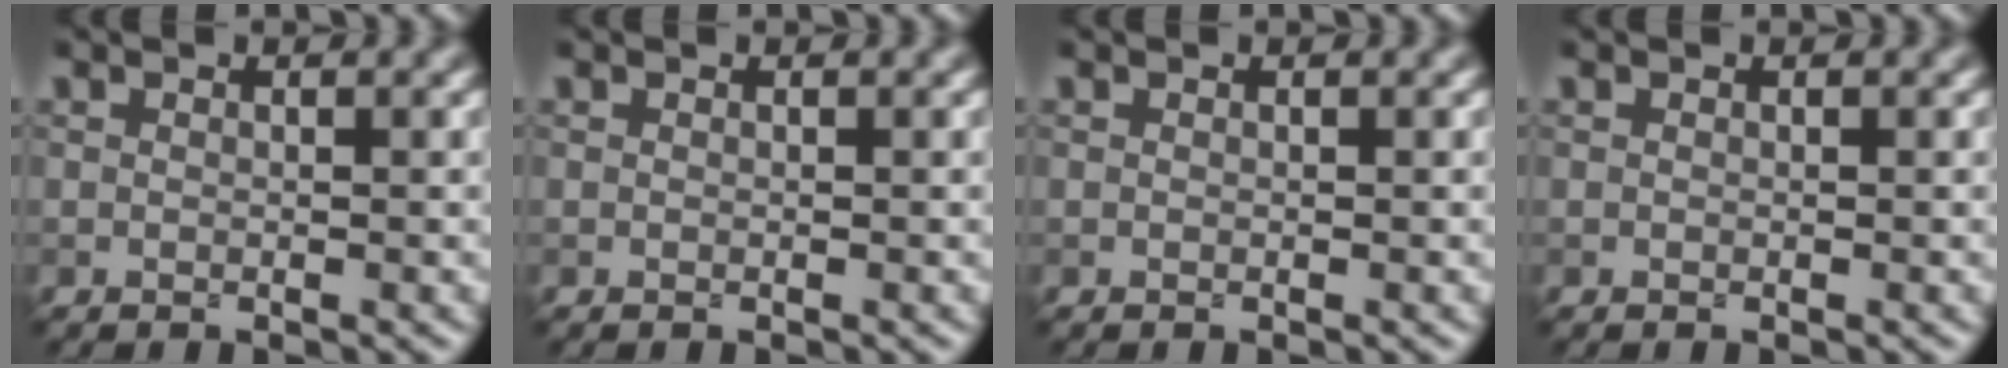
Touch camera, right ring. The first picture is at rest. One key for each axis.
{"total": 0.0}
{"total": 0.0}
{"total": 0.0}